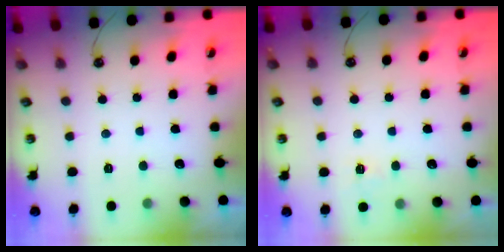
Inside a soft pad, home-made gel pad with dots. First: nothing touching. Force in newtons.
{"total": 2.9, "press": 2.9, "slide": 0.4}